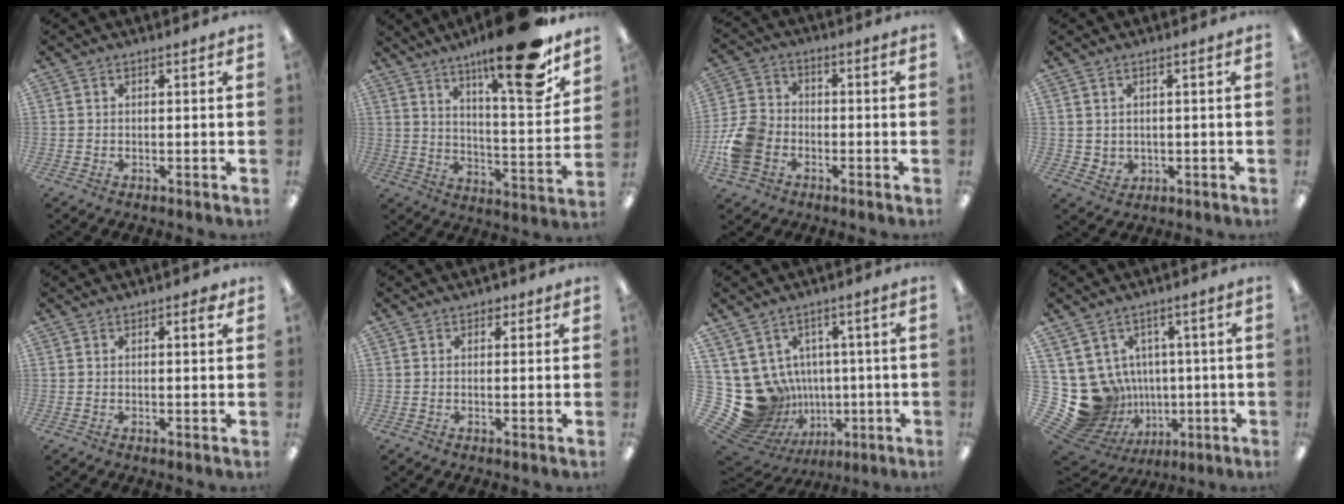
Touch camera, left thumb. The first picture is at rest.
{"total": 21.5, "force": [15.4, 4.9, 14.1], "torque": [-0.200, -0.112, 0.244]}
{"total": 10.6, "force": [-3.7, 8.2, 5.6], "torque": [-0.116, 0.031, -0.066]}
{"total": 2.6, "force": [1.5, 2.1, 0.1], "torque": [-0.001, -0.008, 0.027]}
{"total": 1.5, "force": [0.9, 0.5, 1.1], "torque": [-0.006, -0.004, 0.012]}
{"total": 1.6, "force": [0.8, 1.2, 0.7], "torque": [0.002, -0.004, 0.012]}
{"total": 15.8, "force": [-0.9, 14.8, 5.7], "torque": [-0.139, -0.021, 0.020]}
{"total": 15.1, "force": [-1.0, 14.2, 5.1], "torque": [-0.132, -0.015, 0.019]}